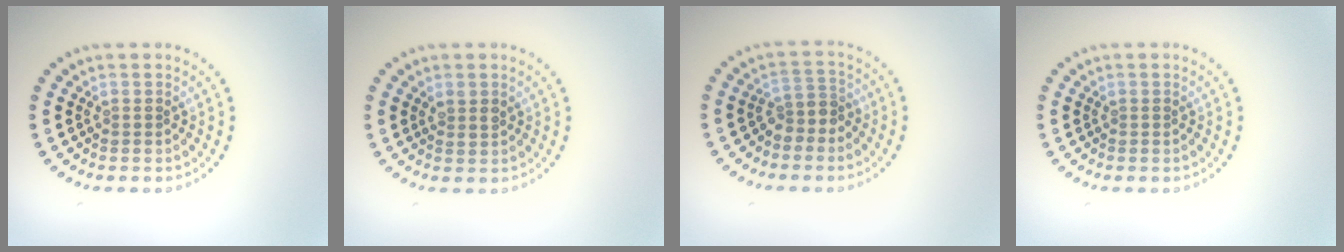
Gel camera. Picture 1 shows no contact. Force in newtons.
{"total": 1.0, "press": 0.9, "slide": 0.5}
{"total": 2.3, "press": 1.7, "slide": 1.5}
{"total": 0.0}